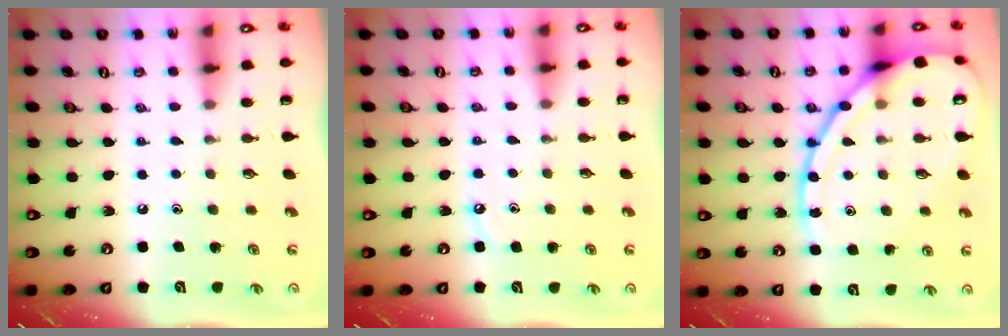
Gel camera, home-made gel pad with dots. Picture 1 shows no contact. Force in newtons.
{"total": 3.5, "press": 3.4, "slide": 0.5}
{"total": 19.1, "press": 19.0, "slide": 1.7}